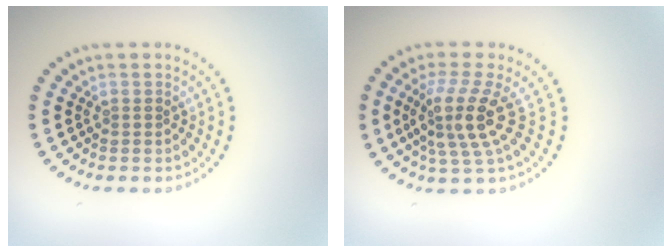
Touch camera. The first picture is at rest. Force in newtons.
{"total": 4.3, "press": 3.2, "slide": 2.8}